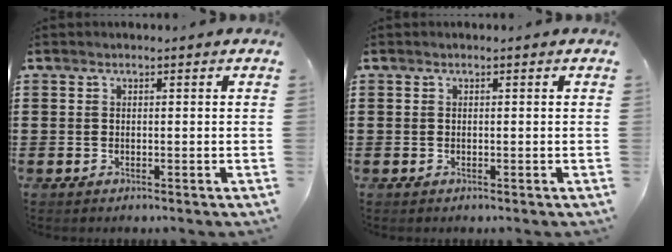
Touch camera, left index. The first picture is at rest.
{"total": 0.0}